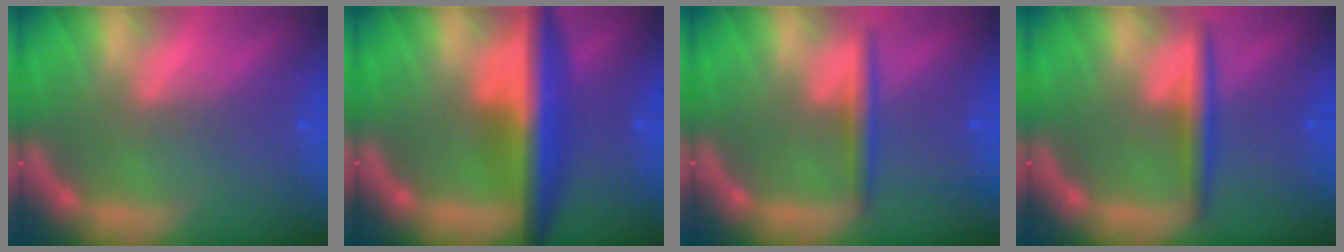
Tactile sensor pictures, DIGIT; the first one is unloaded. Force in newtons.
{"total": 8.0}
{"total": 2.4}
{"total": 3.0}